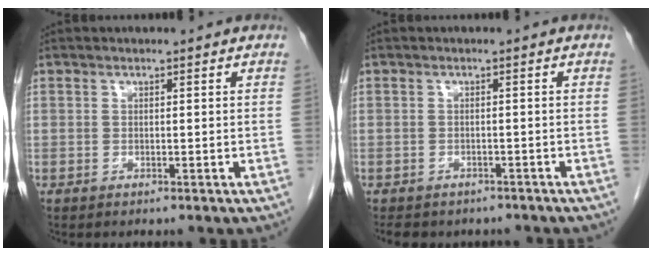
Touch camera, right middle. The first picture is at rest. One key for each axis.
{"total": 7.5, "fx": -6.2, "fy": 3.5, "fz": 2.2, "tx": -0.038, "ty": 0.001, "tz": -0.073}